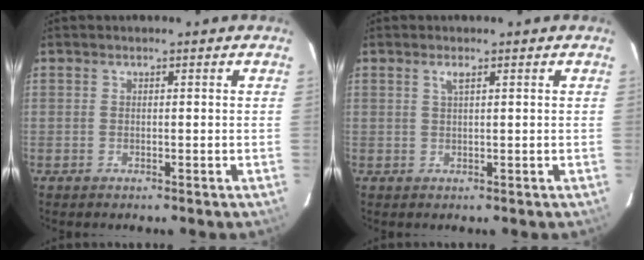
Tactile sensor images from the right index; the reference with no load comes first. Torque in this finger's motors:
{"motor_torque": [0.06, 0.02, 0.02, 0.03]}